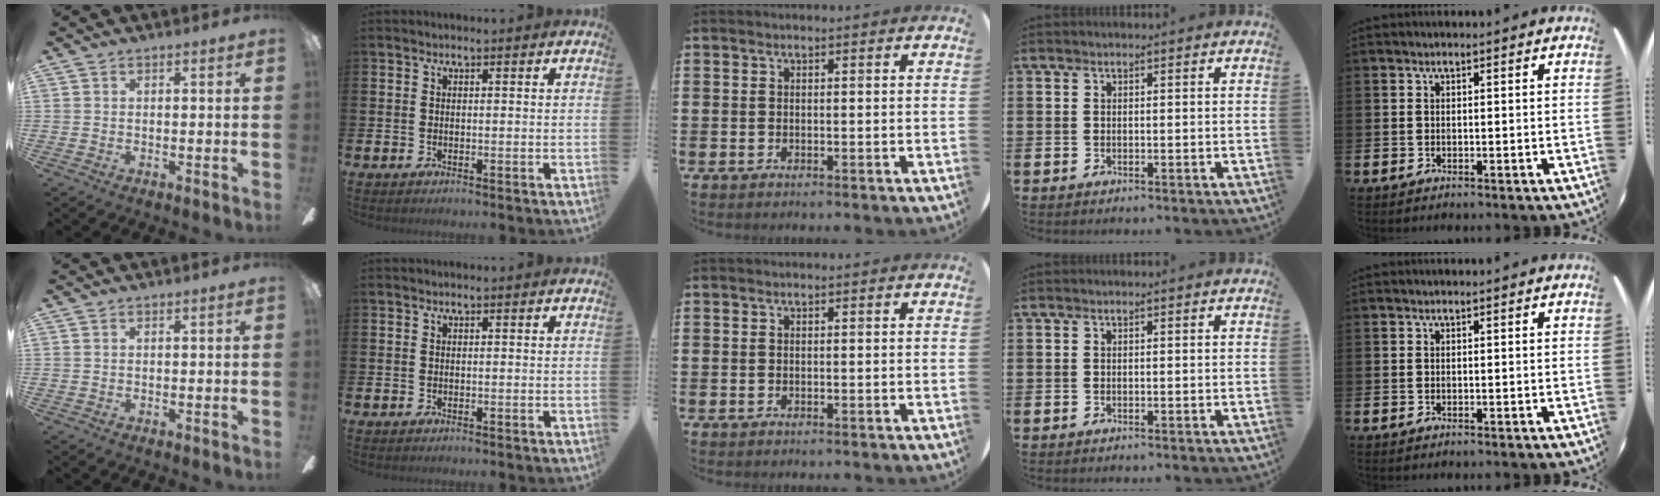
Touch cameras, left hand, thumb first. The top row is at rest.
{}